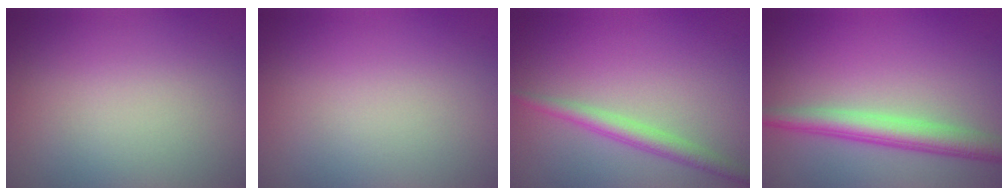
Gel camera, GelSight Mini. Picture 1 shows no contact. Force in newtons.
{"total": 0.0}
{"total": 2.5, "press": 2.5, "slide": 0.0}
{"total": 4.2, "press": 4.2, "slide": 0.1}